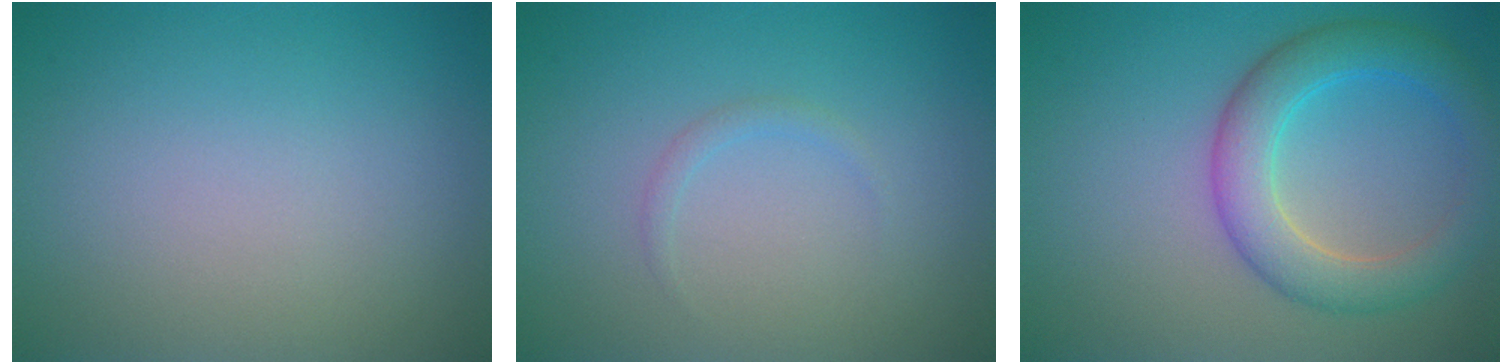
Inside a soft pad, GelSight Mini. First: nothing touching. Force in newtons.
{"total": 0.8, "press": 0.8, "slide": 0.1}
{"total": 5.2, "press": 5.2, "slide": 0.4}